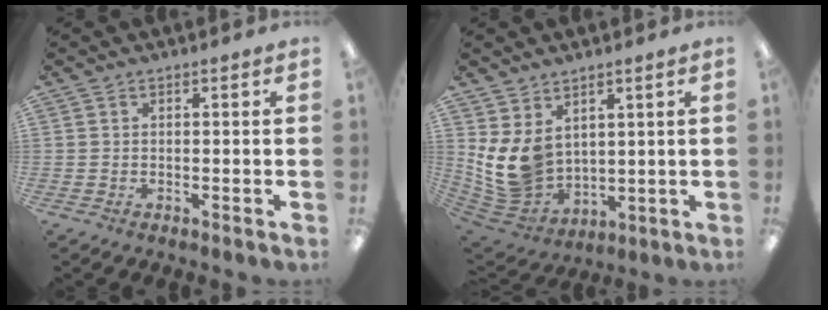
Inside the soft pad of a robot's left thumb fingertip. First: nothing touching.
{"total": 10.6, "force": [4.1, 7.7, 6.0], "torque": [-0.148, -0.036, 0.085]}